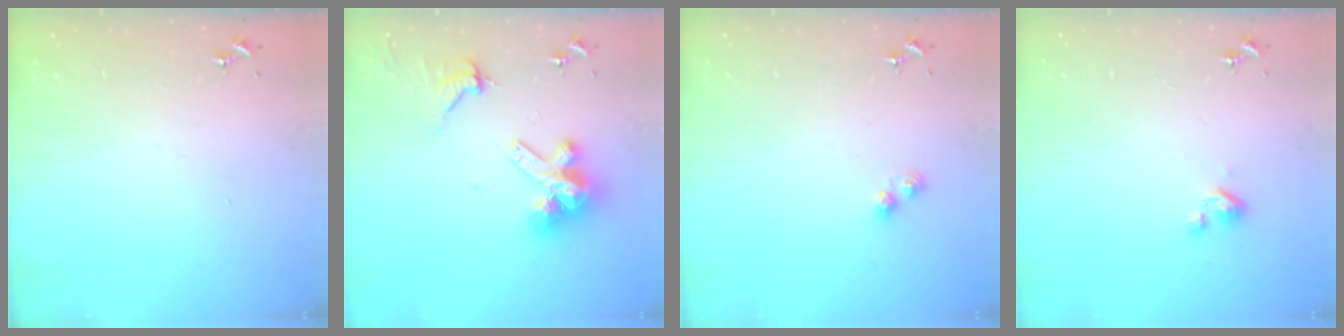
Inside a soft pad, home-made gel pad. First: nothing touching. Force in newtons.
{"total": 13.2, "press": 13.1, "slide": 1.5}
{"total": 3.4, "press": 3.4, "slide": 0.5}
{"total": 2.8, "press": 2.8, "slide": 0.3}